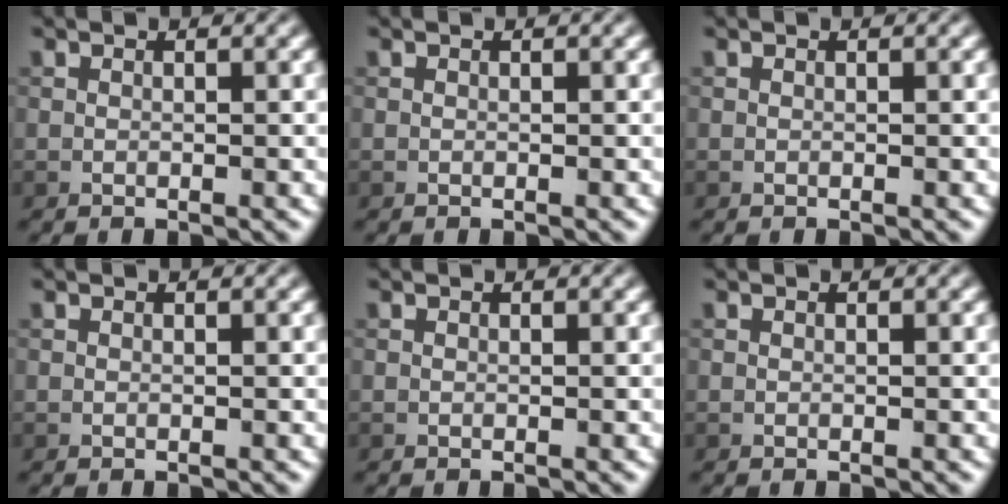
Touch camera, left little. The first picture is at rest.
{"total": 0.0}
{"total": 0.0}
{"total": 0.0}
{"total": 0.0}
{"total": 0.0}